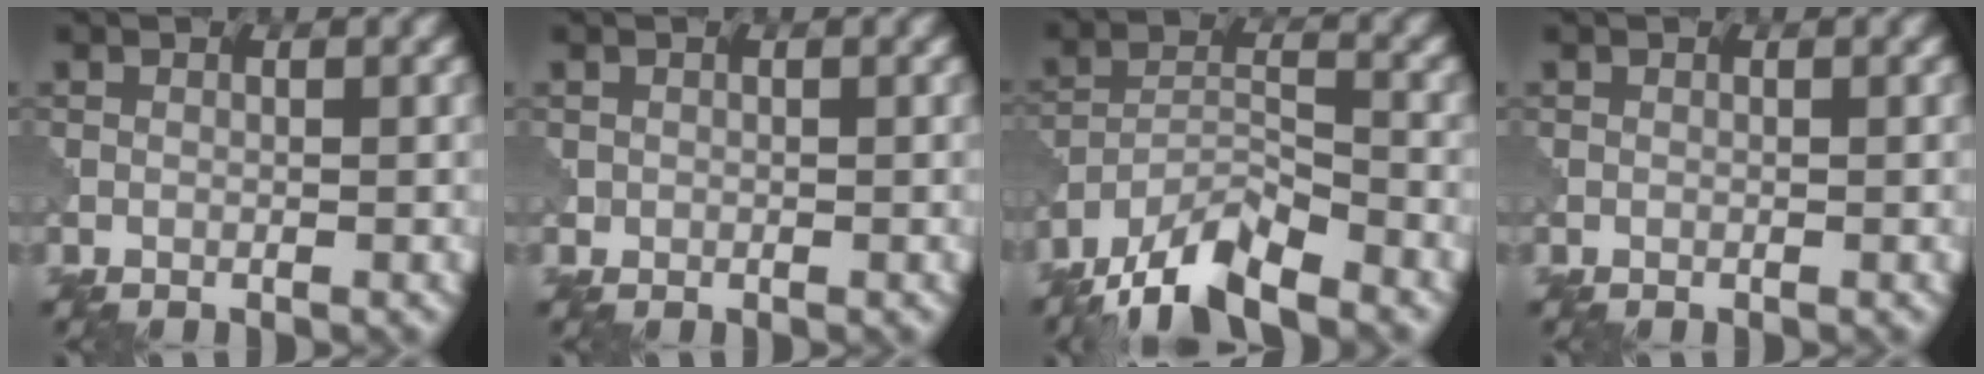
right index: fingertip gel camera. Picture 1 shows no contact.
{"total": 0.5, "force": [0.1, 0.5, -0.1], "torque": [0.004, 0.001, 0.001]}
{"total": 7.5, "force": [-6.2, 1.8, 3.9], "torque": [-0.068, -0.001, -0.118]}
{"total": 0.0}